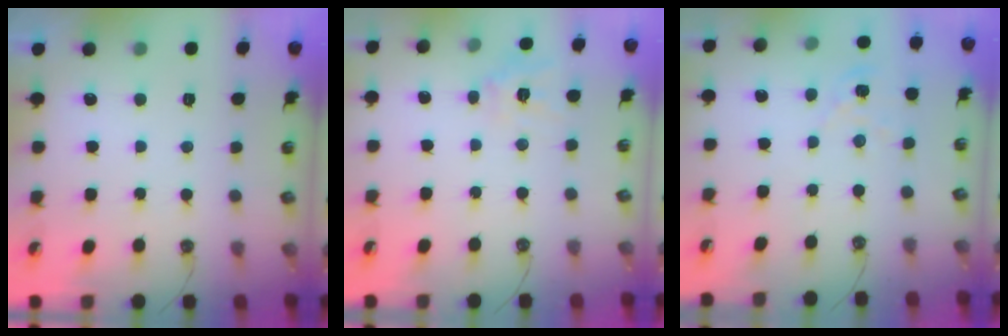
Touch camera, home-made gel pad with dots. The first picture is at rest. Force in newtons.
{"total": 10.3, "press": 10.3, "slide": 0.7}
{"total": 1.6, "press": 1.6, "slide": 0.2}